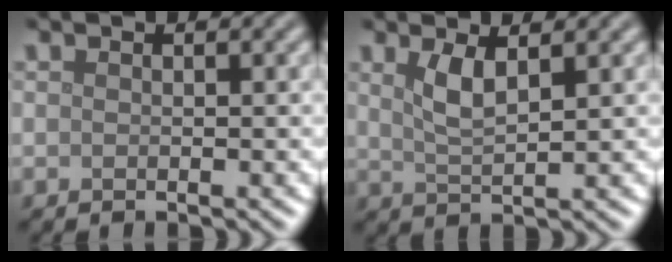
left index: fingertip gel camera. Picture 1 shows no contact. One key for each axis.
{"total": 2.7, "fx": 1.3, "fy": 0.7, "fz": 2.2, "tx": -0.044, "ty": -0.005, "tz": 0.027}